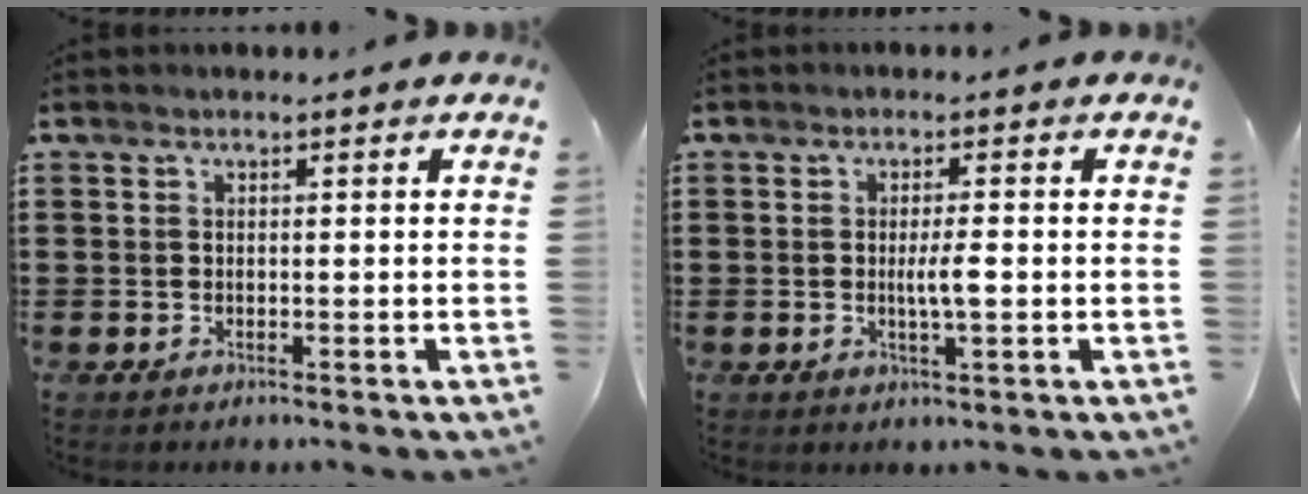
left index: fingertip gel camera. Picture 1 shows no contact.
{"total": 3.4, "force": [-0.3, 0.5, 3.4], "torque": [-0.060, -0.002, -0.006]}